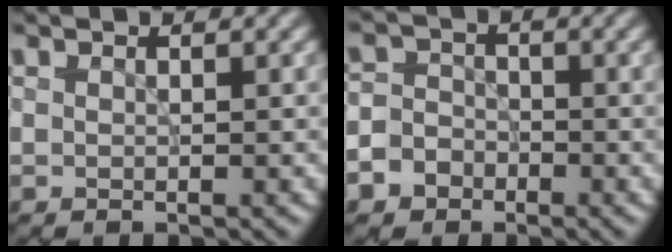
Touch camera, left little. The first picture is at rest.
{"total": 4.8, "force": [-2.6, 3.8, 1.2], "torque": [-0.006, -0.005, -0.058]}